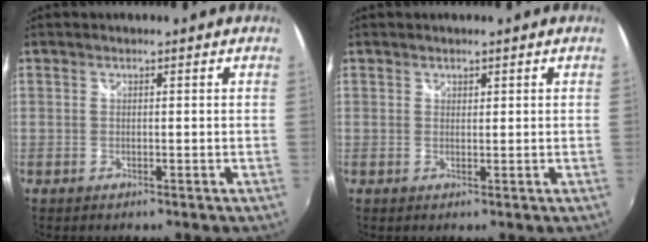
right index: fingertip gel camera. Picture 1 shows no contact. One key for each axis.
{"total": 0.8, "fx": 0.5, "fy": 0.5, "fz": 0.1, "tx": 0.000, "ty": 0.002, "tz": 0.008}